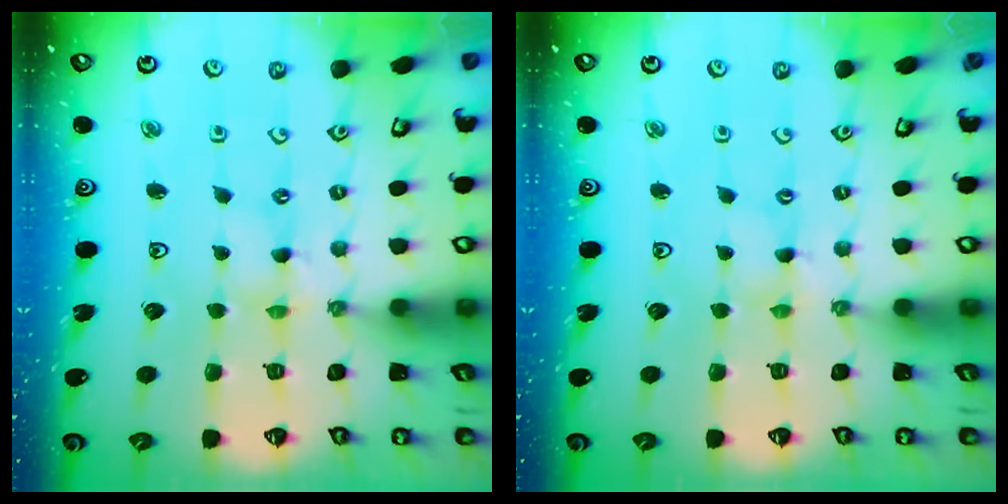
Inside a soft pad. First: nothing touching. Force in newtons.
{"total": 0.0}